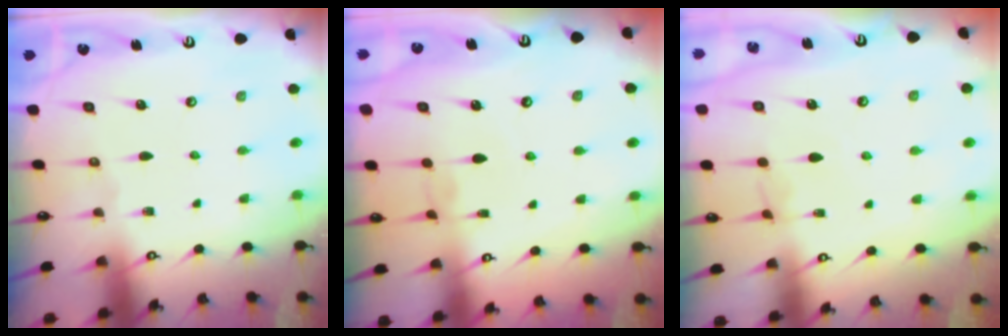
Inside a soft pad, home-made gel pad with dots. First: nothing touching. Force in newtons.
{"total": 2.9, "press": 2.9, "slide": 0.4}
{"total": 2.7, "press": 2.7, "slide": 0.4}